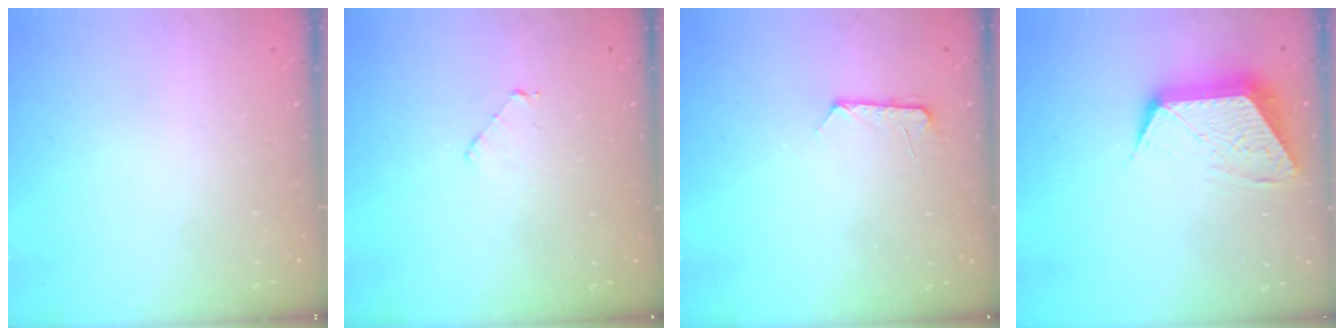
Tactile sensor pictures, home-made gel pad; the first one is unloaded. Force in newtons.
{"total": 3.5, "press": 3.5, "slide": 0.3}
{"total": 6.8, "press": 6.7, "slide": 0.7}
{"total": 11.3, "press": 11.3, "slide": 0.7}